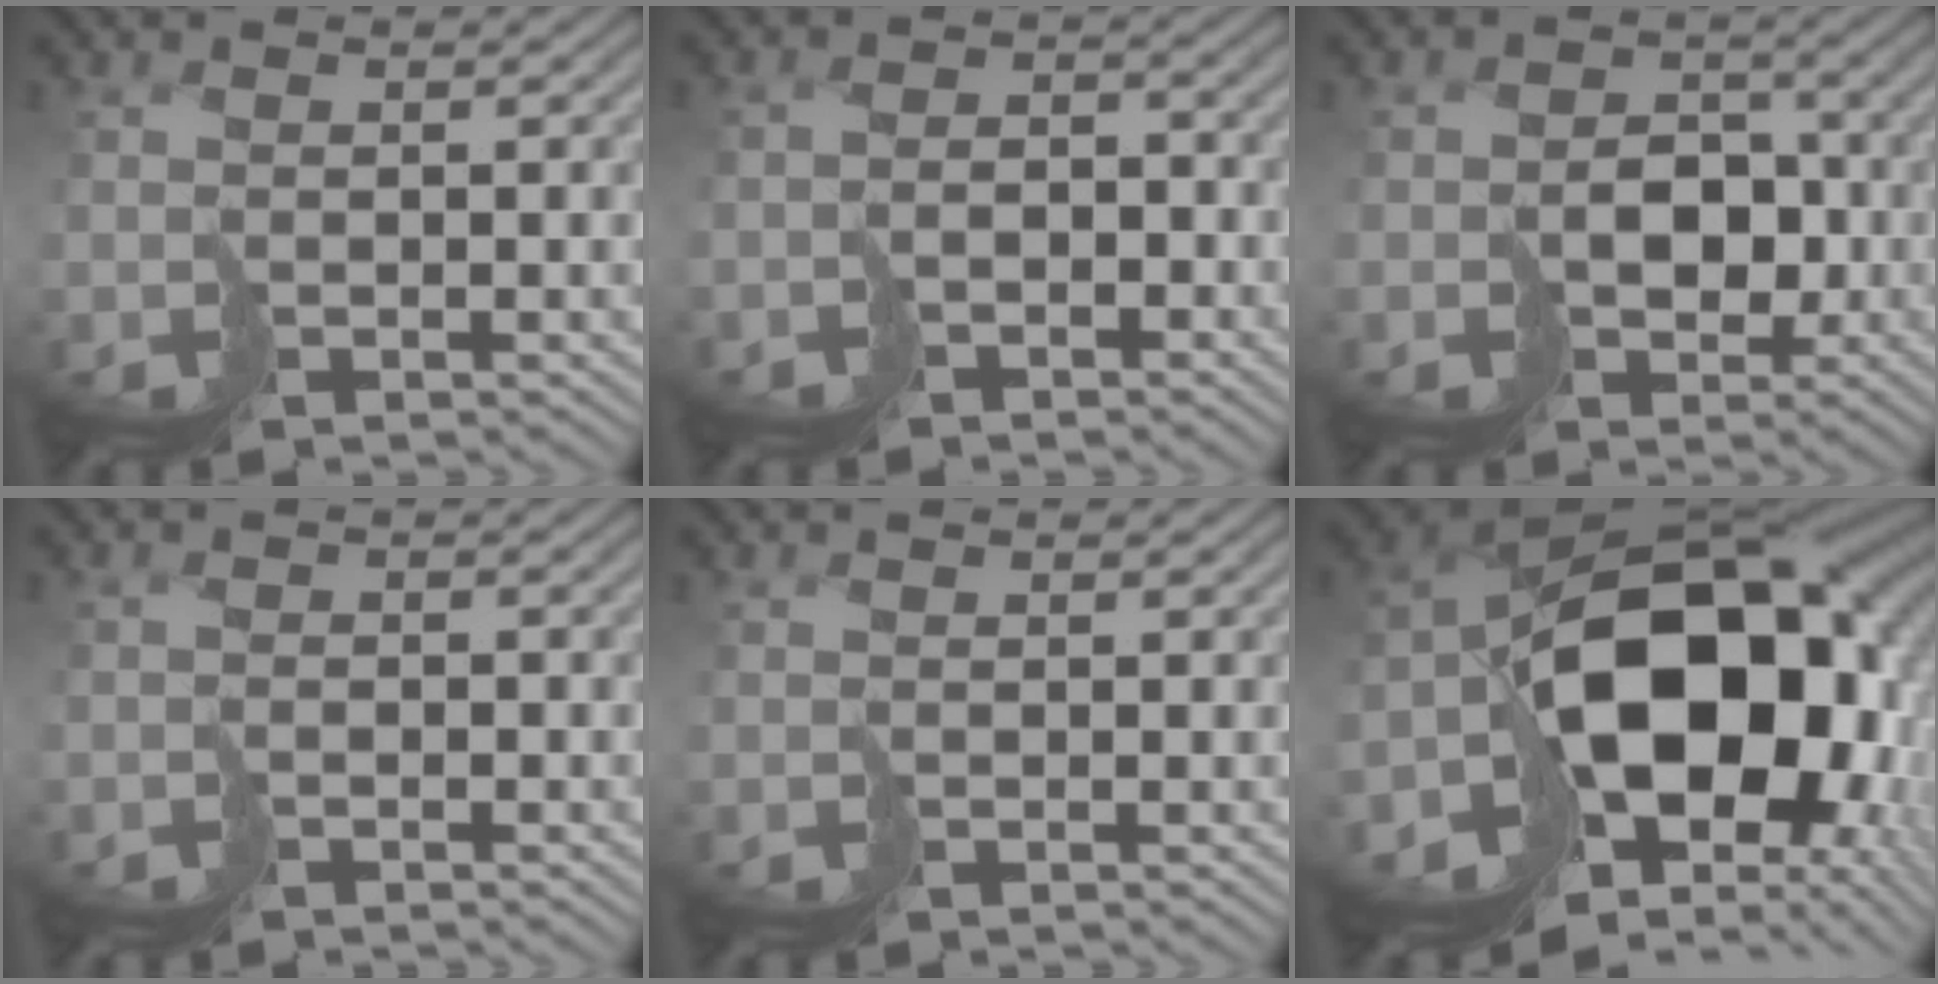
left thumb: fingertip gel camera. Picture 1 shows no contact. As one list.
[{"total": 3.0, "force": [-2.4, 1.7, 0.5], "torque": [0.004, -0.003, -0.047]}, {"total": 4.5, "force": [-1.6, 3.8, 1.8], "torque": [-0.012, 0.009, -0.026]}, {"total": 1.2, "force": [-1.0, 0.6, 0.1], "torque": [0.006, 0.003, -0.021]}, {"total": 0.0}, {"total": 19.9, "force": [-4.6, 12.7, 14.6], "torque": [-0.251, -0.037, -0.057]}]